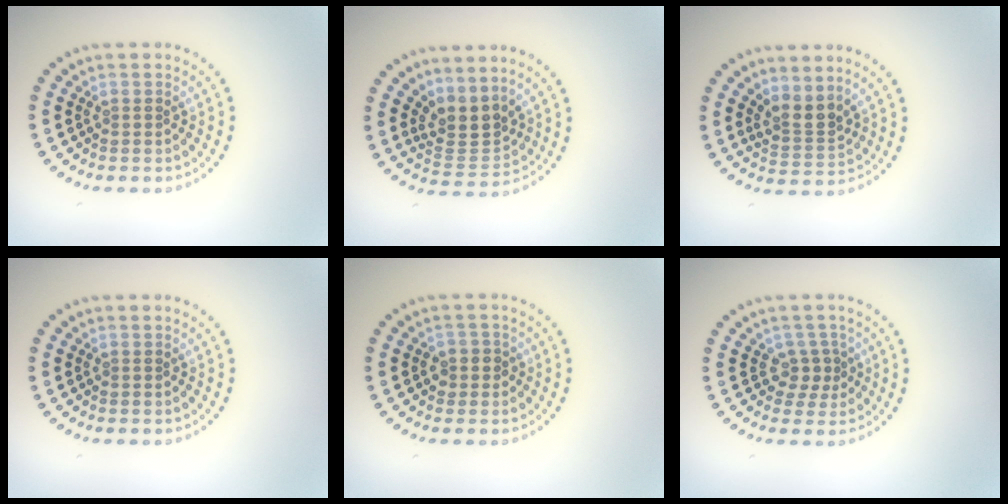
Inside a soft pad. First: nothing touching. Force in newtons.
{"total": 3.3, "press": 2.4, "slide": 2.2}
{"total": 2.6, "press": 2.0, "slide": 1.8}
{"total": 0.0}
{"total": 1.7, "press": 1.5, "slide": 0.7}
{"total": 1.9, "press": 1.4, "slide": 1.2}